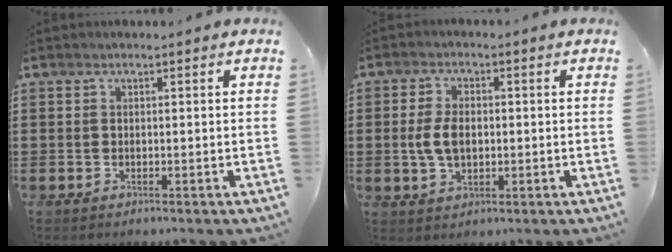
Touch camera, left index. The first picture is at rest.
{"total": 5.1, "force": [-0.1, 3.1, 4.1], "torque": [-0.102, 0.002, -0.008]}